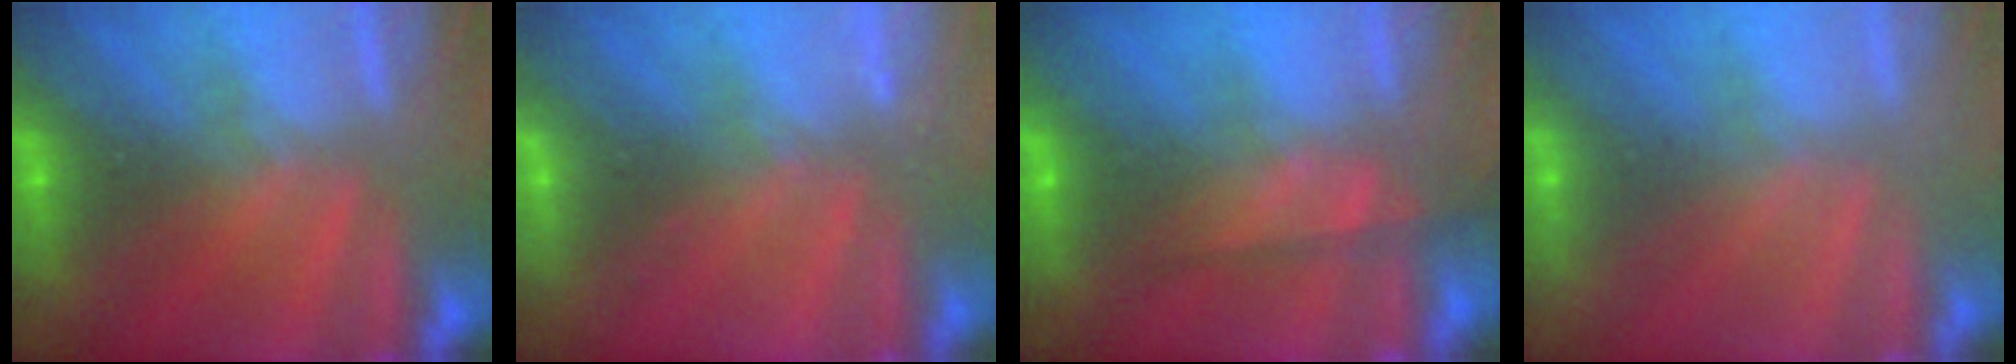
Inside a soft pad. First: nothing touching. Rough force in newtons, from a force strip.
{"total": 2.2}
{"total": 7.3}
{"total": 2.9}